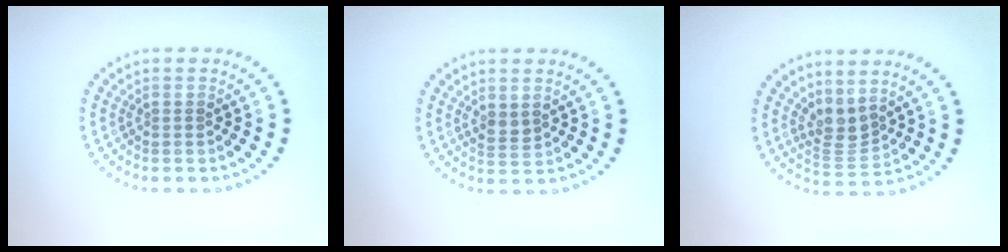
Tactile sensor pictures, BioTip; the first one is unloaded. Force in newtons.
{"total": 1.3, "press": 1.1, "slide": 0.6}
{"total": 2.7, "press": 2.0, "slide": 1.7}